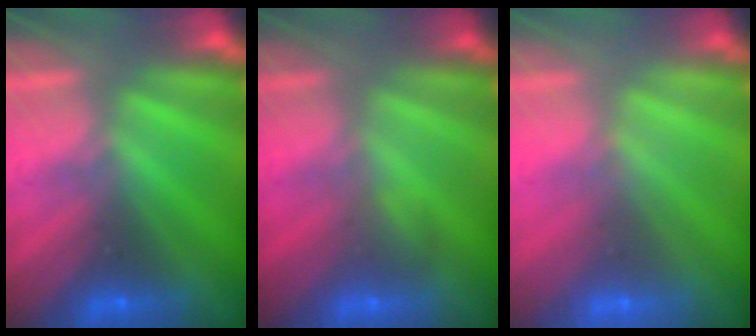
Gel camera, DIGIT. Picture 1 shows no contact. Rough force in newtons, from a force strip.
{"total": 2.8}
{"total": 1.9}